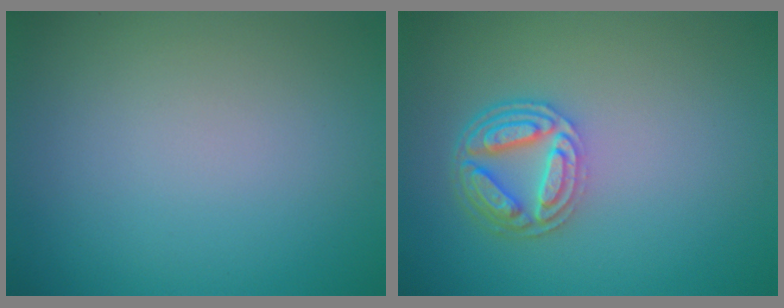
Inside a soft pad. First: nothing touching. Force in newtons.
{"total": 4.7, "press": 3.7, "slide": 3.0}